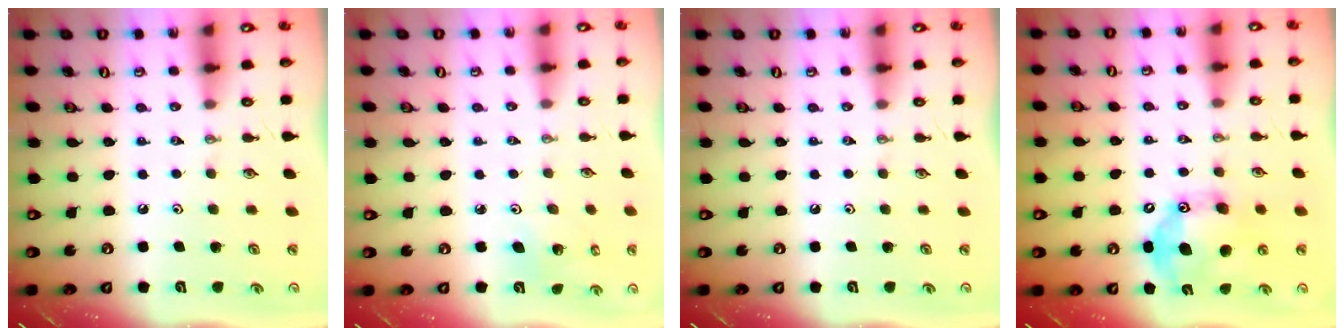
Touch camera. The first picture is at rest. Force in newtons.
{"total": 3.6, "press": 3.5, "slide": 0.7}
{"total": 0.0}
{"total": 16.4, "press": 16.4, "slide": 0.3}